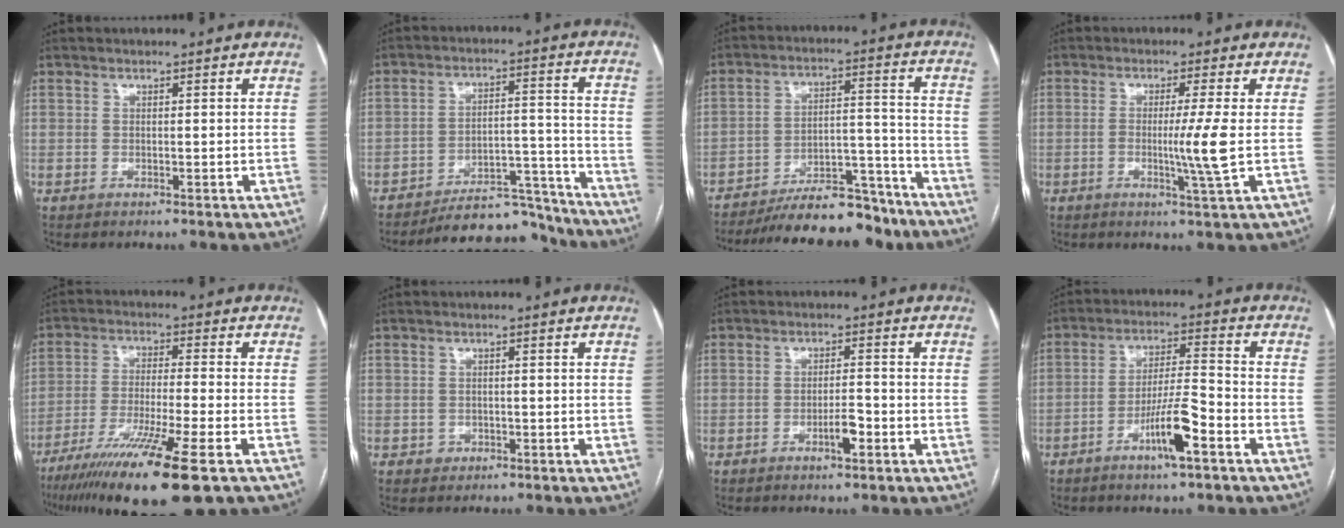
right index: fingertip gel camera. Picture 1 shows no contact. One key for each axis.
{"total": 12.9, "fx": -12.4, "fy": 3.0, "fz": 1.4, "tx": 0.002, "ty": 0.045, "tz": -0.185}
{"total": 16.7, "fx": -14.9, "fy": 4.2, "fz": 6.5, "tx": -0.089, "ty": 0.034, "tz": -0.227}
{"total": 5.4, "fx": -0.5, "fy": -1.4, "fz": 5.2, "tx": -0.093, "ty": -0.014, "tz": -0.009}
{"total": 16.3, "fx": -10.3, "fy": 0.0, "fz": 12.6, "tx": -0.217, "ty": -0.047, "tz": -0.175}
{"total": 1.7, "fx": -0.7, "fy": 1.6, "fz": 0.2, "tx": 0.003, "ty": 0.007, "tz": -0.009}
{"total": 3.3, "fx": -1.6, "fy": 0.7, "fz": 2.8, "tx": -0.046, "ty": 0.002, "tz": -0.026}
{"total": 8.4, "fx": -4.3, "fy": 0.7, "fz": 7.2, "tx": -0.135, "ty": 0.000, "tz": -0.076}